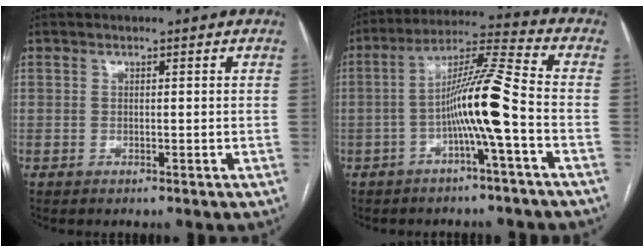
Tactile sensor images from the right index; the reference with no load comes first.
{"total": 10.4, "force": [-2.9, -1.0, 10.0], "torque": [-0.185, 0.022, -0.054]}